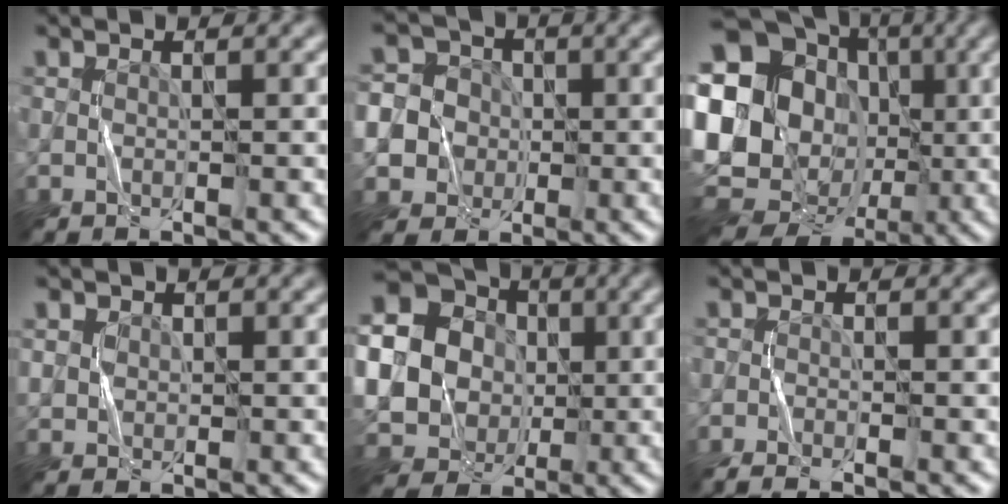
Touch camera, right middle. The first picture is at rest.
{"total": 10.8, "force": [-2.0, 10.2, 2.9], "torque": [-0.078, -0.002, -0.060]}
{"total": 22.4, "force": [-2.0, 19.7, 10.5], "torque": [-0.217, 0.035, -0.069]}
{"total": 1.1, "force": [0.4, 0.9, 0.3], "torque": [-0.003, 0.000, 0.010]}
{"total": 24.7, "force": [0.7, 23.4, 7.9], "torque": [-0.219, 0.005, -0.042]}
{"total": 2.1, "force": [-1.7, 0.3, 1.2], "torque": [-0.028, -0.002, -0.033]}